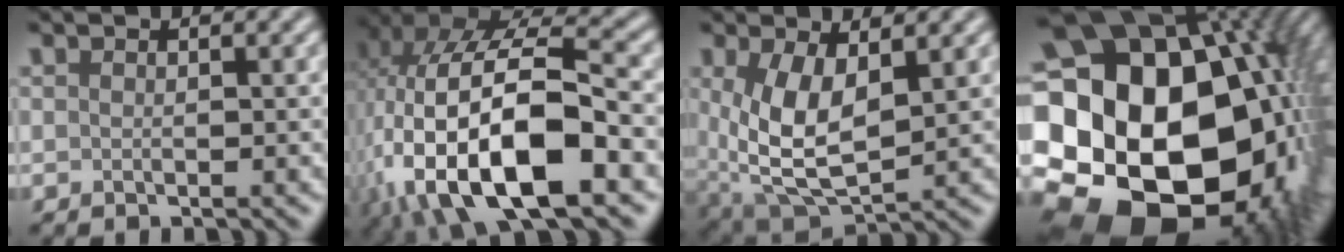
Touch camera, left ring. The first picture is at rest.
{"total": 16.1, "force": [-3.7, 7.9, 13.5], "torque": [-0.250, -0.005, -0.056]}
{"total": 7.2, "force": [0.9, 3.6, 6.2], "torque": [-0.144, -0.011, 0.022]}
{"total": 24.8, "force": [-2.6, 18.8, 15.9], "torque": [-0.276, -0.024, -0.073]}